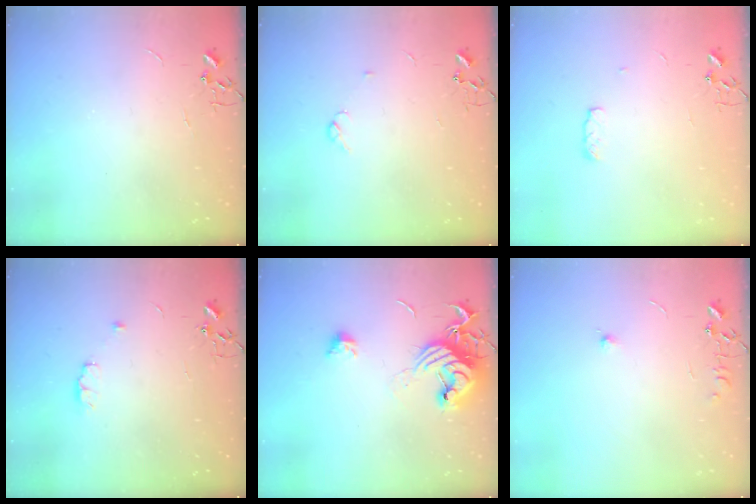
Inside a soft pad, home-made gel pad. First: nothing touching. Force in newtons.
{"total": 3.9, "press": 3.6, "slide": 1.5}
{"total": 5.2, "press": 5.2, "slide": 0.8}
{"total": 6.0, "press": 6.0, "slide": 0.9}
{"total": 14.4, "press": 14.4, "slide": 0.8}
{"total": 5.6, "press": 5.5, "slide": 0.5}